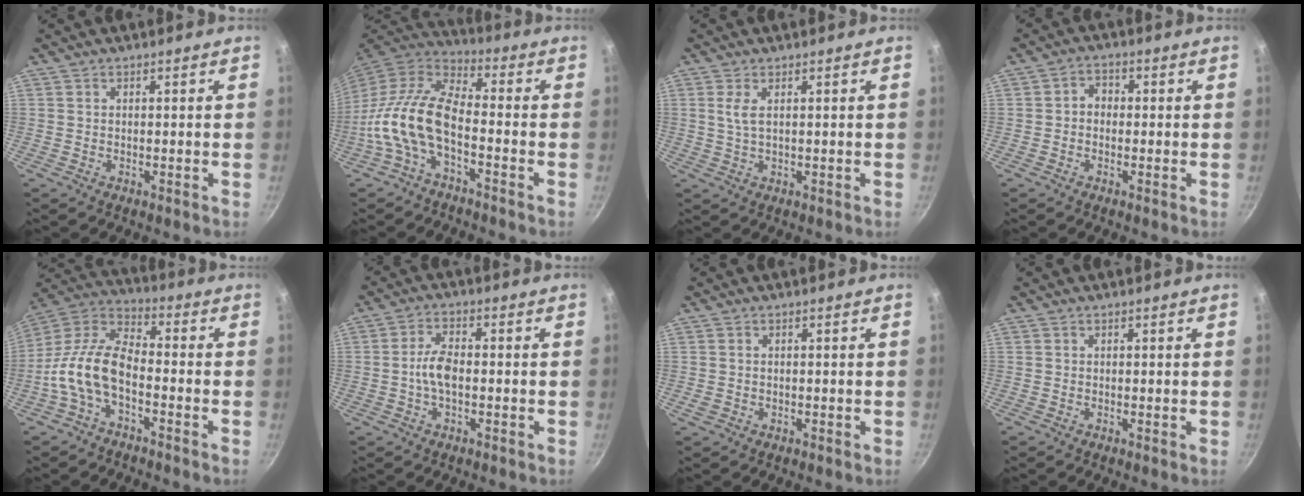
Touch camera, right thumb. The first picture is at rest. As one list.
[{"total": 13.5, "force": [-3.9, 6.7, 11.0], "torque": [-0.221, 0.044, -0.088]}, {"total": 2.7, "force": [0.8, 1.1, 2.4], "torque": [-0.051, -0.004, 0.017]}, {"total": 2.7, "force": [-0.5, 2.3, 1.4], "torque": [-0.009, 0.011, -0.016]}, {"total": 12.3, "force": [-4.1, 6.2, 9.7], "torque": [-0.184, 0.049, -0.097]}, {"total": 5.3, "force": [-0.8, 2.6, 4.6], "torque": [-0.088, 0.019, -0.021]}, {"total": 0.8, "force": [-0.1, 0.7, 0.3], "torque": [-0.003, 0.000, -0.002]}, {"total": 0.0}]